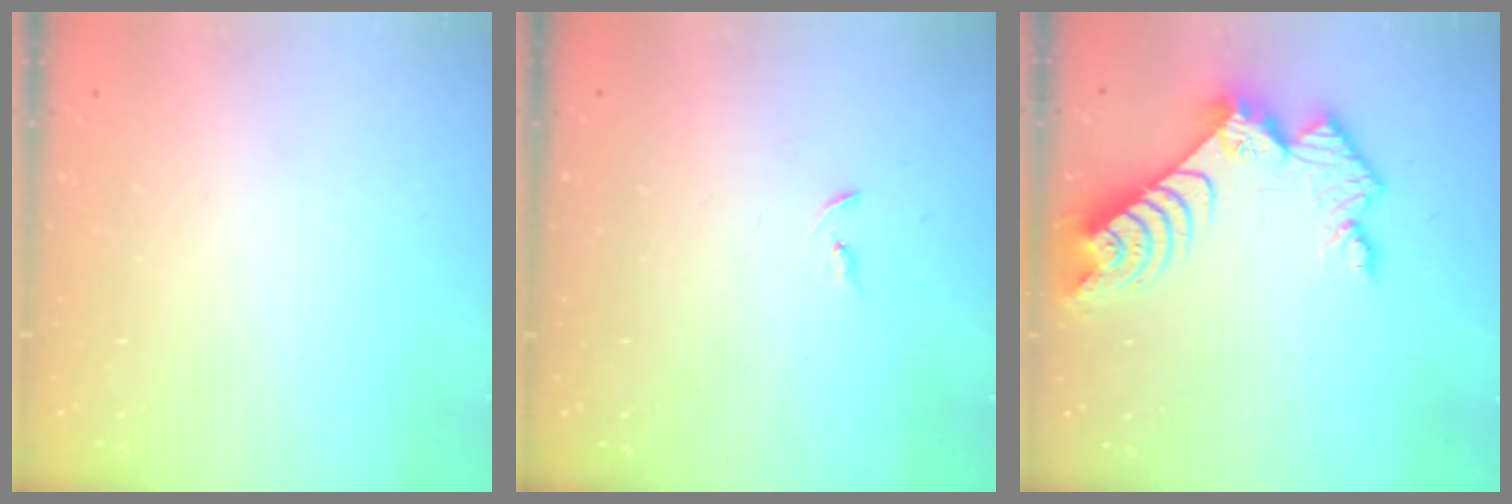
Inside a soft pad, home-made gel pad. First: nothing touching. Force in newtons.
{"total": 3.3, "press": 3.2, "slide": 0.4}
{"total": 11.2, "press": 11.1, "slide": 0.9}